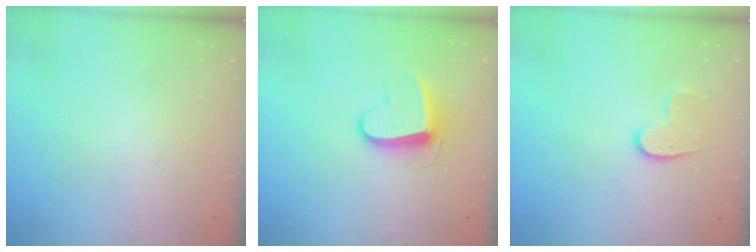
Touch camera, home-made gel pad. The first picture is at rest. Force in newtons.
{"total": 9.7, "press": 9.7, "slide": 0.4}
{"total": 9.2, "press": 9.2, "slide": 0.3}